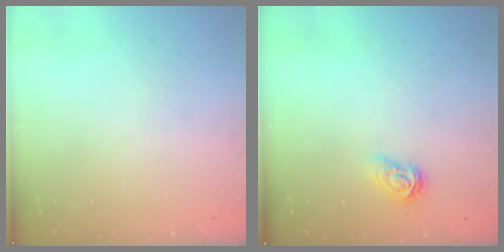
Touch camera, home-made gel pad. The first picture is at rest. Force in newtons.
{"total": 4.9, "press": 4.8, "slide": 0.4}